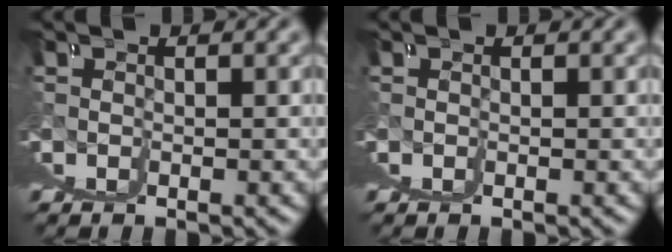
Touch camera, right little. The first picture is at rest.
{"total": 0.0}